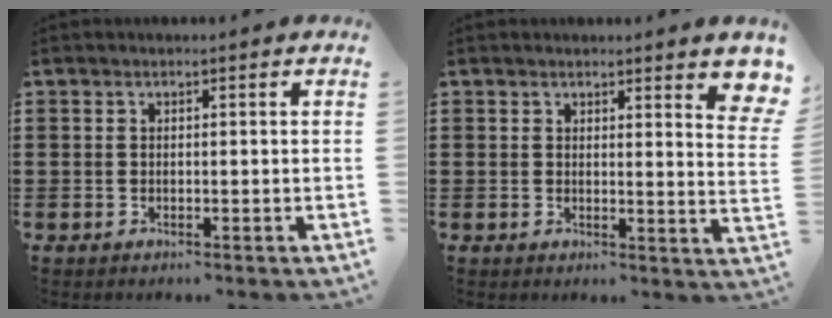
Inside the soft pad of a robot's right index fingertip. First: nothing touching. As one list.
[{"total": 2.9, "force": [2.4, 0.3, 1.6], "torque": [-0.026, -0.008, 0.039]}]